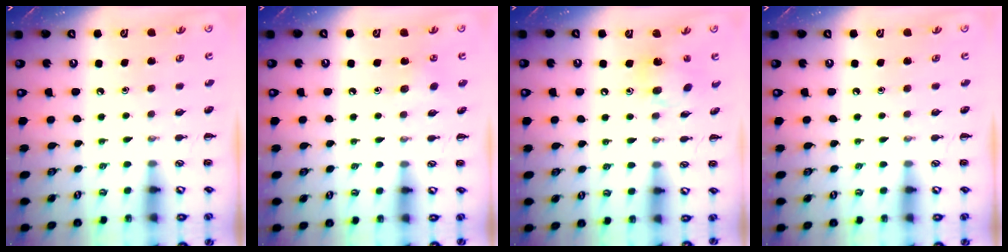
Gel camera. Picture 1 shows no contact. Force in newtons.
{"total": 4.7, "press": 4.4, "slide": 1.5}
{"total": 12.0, "press": 11.6, "slide": 3.0}
{"total": 0.0}